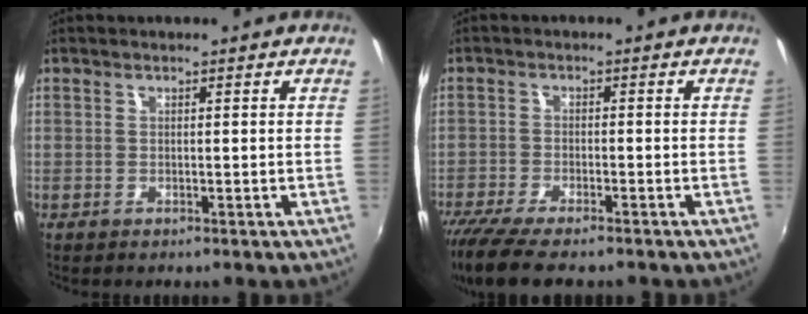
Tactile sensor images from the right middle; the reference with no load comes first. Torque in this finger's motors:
{"motor_torque": [1.11, -1.03, 0.16, 0.11]}